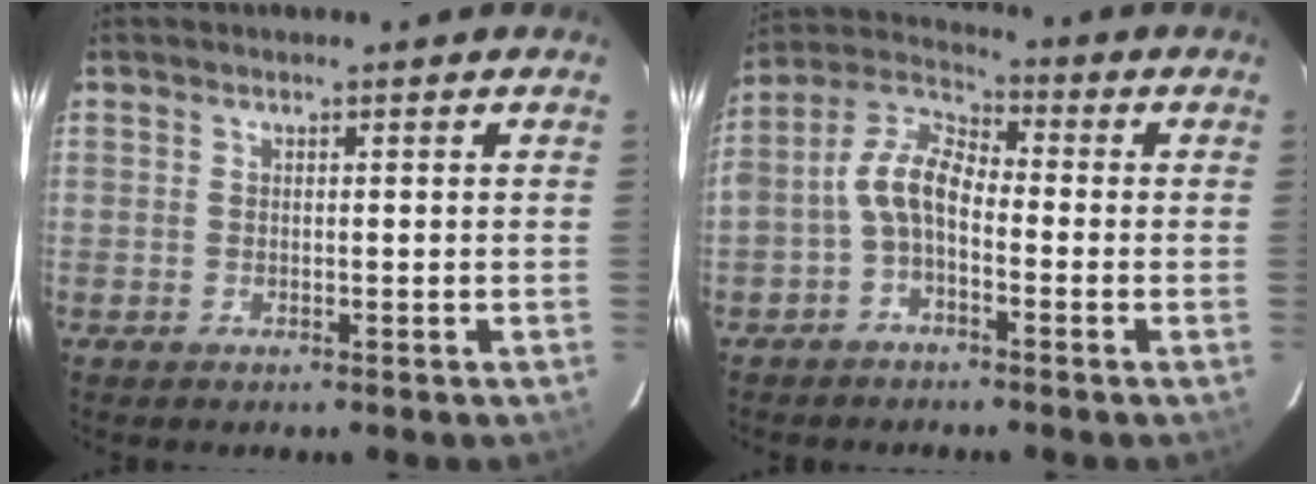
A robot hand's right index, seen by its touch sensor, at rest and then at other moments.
{"total": 7.4, "force": [-2.5, 4.1, 5.7], "torque": [-0.127, 0.022, -0.055]}